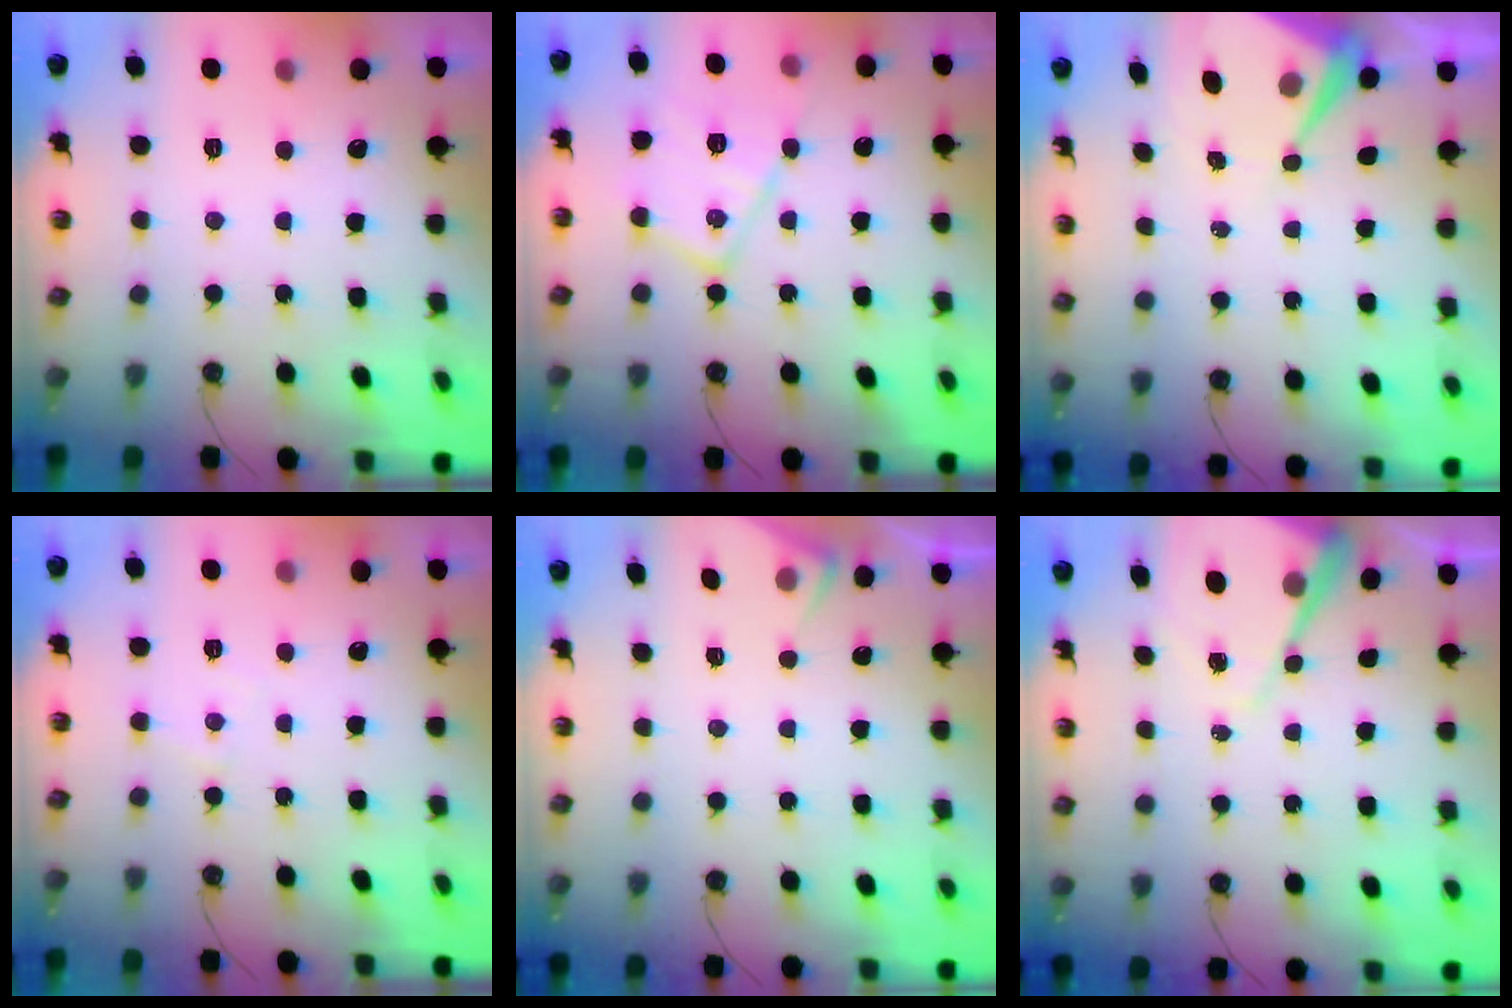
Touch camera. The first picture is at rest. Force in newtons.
{"total": 14.8, "press": 14.8, "slide": 0.7}
{"total": 7.3, "press": 7.3, "slide": 0.7}
{"total": 3.1, "press": 3.1, "slide": 0.5}
{"total": 3.8, "press": 3.8, "slide": 0.6}
{"total": 9.9, "press": 9.9, "slide": 0.9}